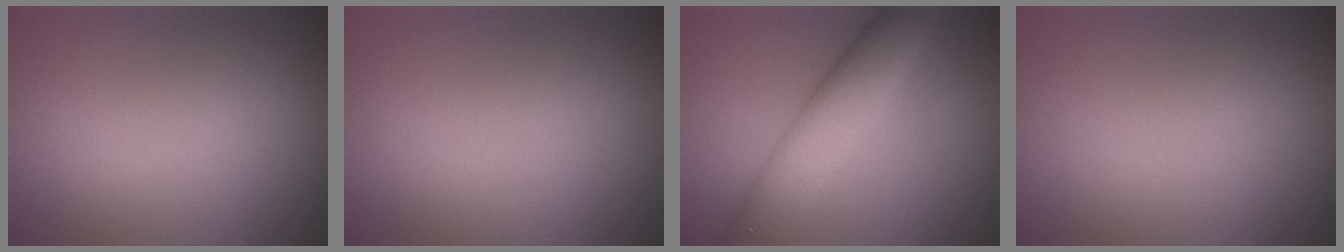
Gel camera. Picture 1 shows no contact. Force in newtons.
{"total": 0.0}
{"total": 6.6, "press": 6.6, "slide": 0.1}
{"total": 0.0}